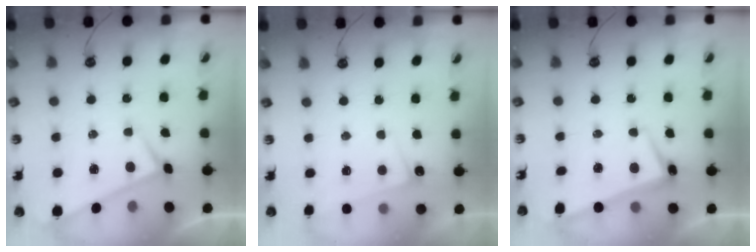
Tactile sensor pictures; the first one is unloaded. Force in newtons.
{"total": 1.0, "press": 0.9, "slide": 0.3}
{"total": 2.7, "press": 2.7, "slide": 0.4}